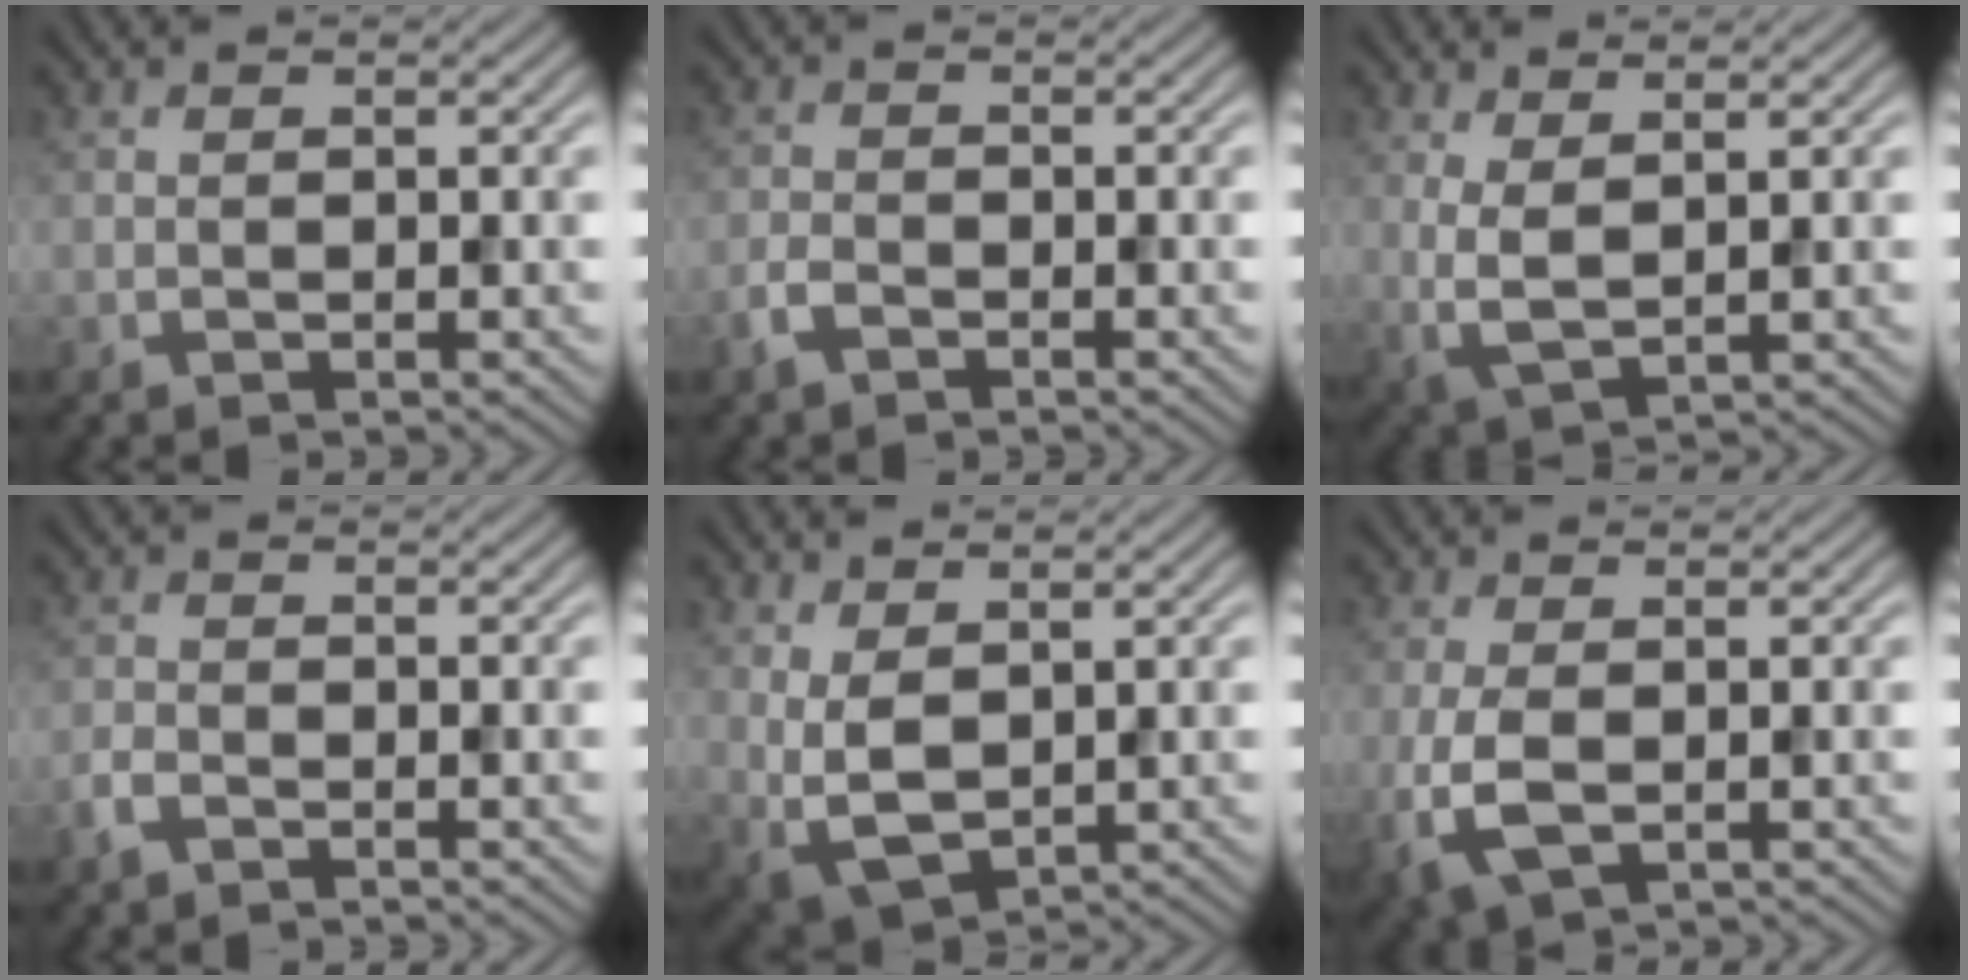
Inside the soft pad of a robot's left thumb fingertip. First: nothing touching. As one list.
[{"total": 2.0, "force": [-1.4, 0.9, 1.1], "torque": [-0.026, -0.001, -0.036]}, {"total": 3.6, "force": [1.7, 1.1, 3.1], "torque": [-0.075, -0.001, 0.036]}, {"total": 1.9, "force": [-1.4, 0.8, 1.0], "torque": [-0.023, -0.001, -0.036]}, {"total": 5.2, "force": [1.7, 2.7, 4.1], "torque": [-0.108, -0.004, 0.037]}, {"total": 5.0, "force": [-0.9, 2.6, 4.2], "torque": [-0.113, -0.011, -0.017]}]